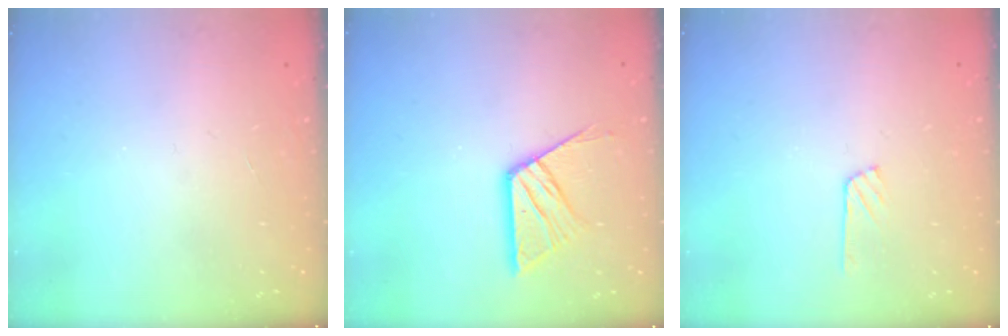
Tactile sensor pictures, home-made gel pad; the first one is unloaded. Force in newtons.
{"total": 12.2, "press": 12.2, "slide": 1.0}
{"total": 6.3, "press": 6.3, "slide": 0.7}